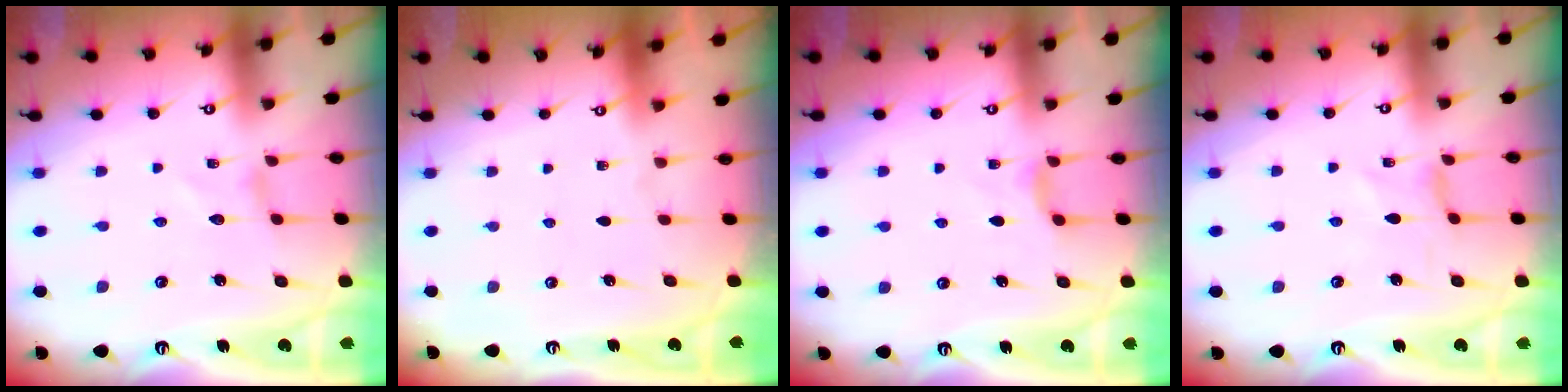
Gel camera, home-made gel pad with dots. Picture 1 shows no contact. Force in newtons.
{"total": 0.0}
{"total": 3.5, "press": 3.5, "slide": 0.6}
{"total": 0.0}